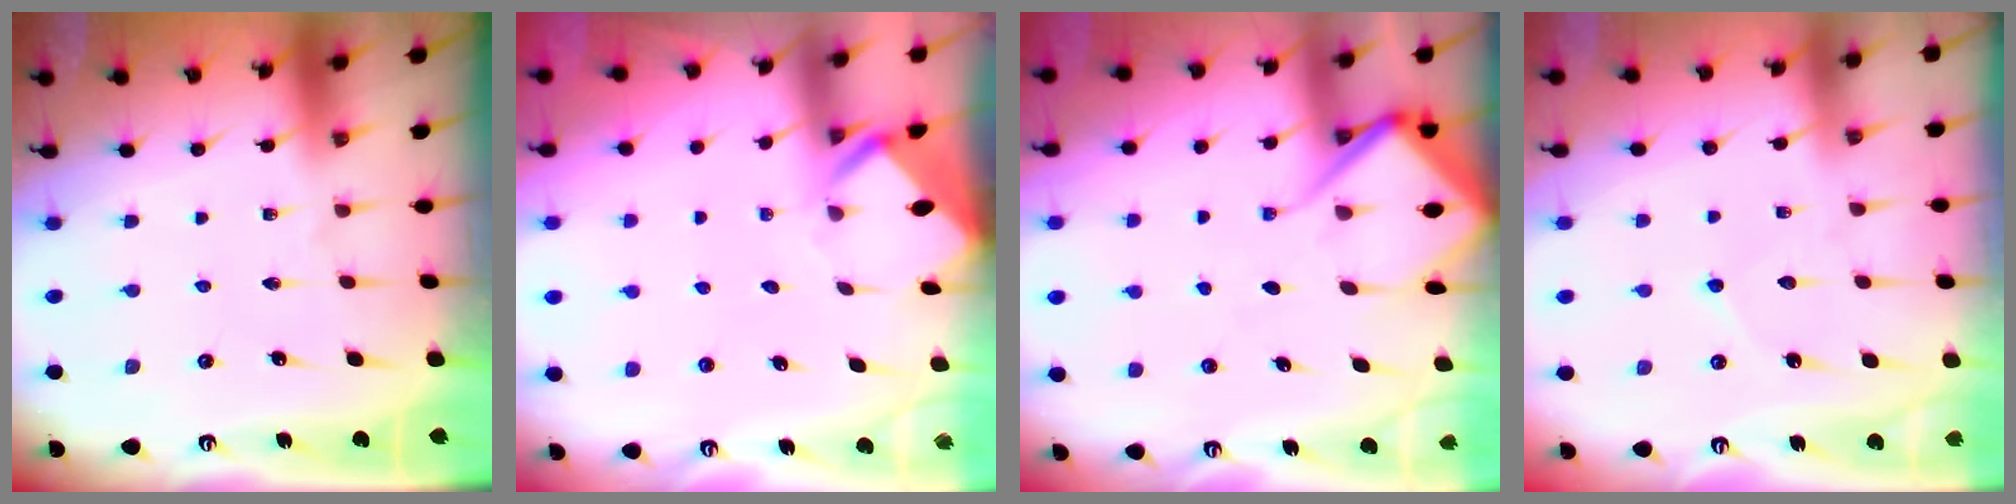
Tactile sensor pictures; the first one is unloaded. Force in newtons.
{"total": 4.0, "press": 3.9, "slide": 0.3}
{"total": 8.2, "press": 8.2, "slide": 0.8}
{"total": 3.7, "press": 3.7, "slide": 0.3}